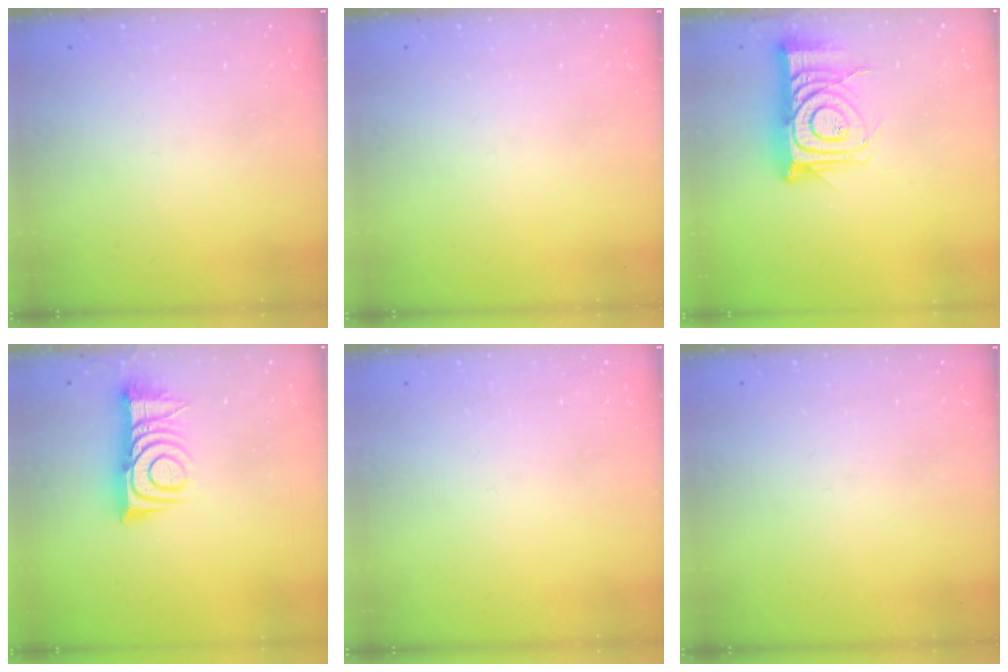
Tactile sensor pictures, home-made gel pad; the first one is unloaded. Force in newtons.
{"total": 0.0}
{"total": 14.6, "press": 14.6, "slide": 1.0}
{"total": 10.8, "press": 10.8, "slide": 0.3}
{"total": 0.0}
{"total": 0.0}